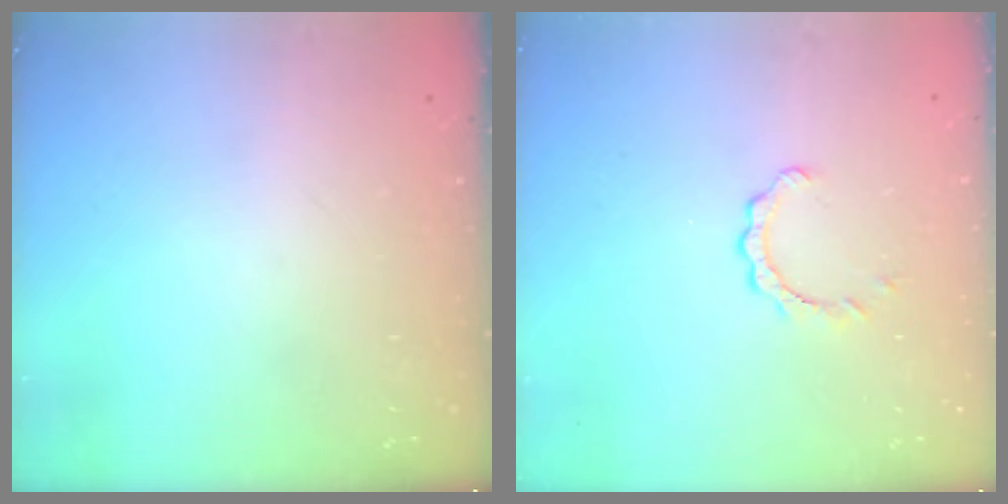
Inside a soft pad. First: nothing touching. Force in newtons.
{"total": 2.9, "press": 2.9, "slide": 0.3}